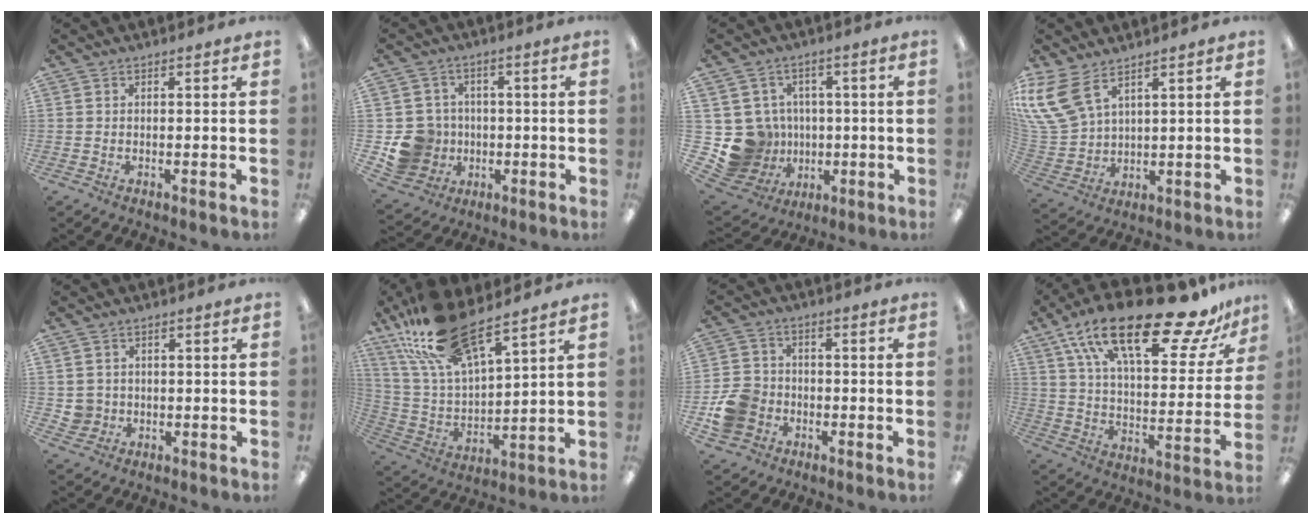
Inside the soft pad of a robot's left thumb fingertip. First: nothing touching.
{"total": 10.4, "force": [-2.2, 9.8, 2.5], "torque": [-0.069, 0.020, -0.025]}
{"total": 12.5, "force": [-1.4, 12.0, 3.1], "torque": [-0.094, 0.001, -0.002]}
{"total": 11.8, "force": [7.1, 6.4, 6.9], "torque": [-0.164, -0.022, 0.138]}
{"total": 3.6, "force": [0.1, 3.5, 0.3], "torque": [-0.007, 0.003, 0.004]}
{"total": 19.4, "force": [14.5, 6.6, 11.1], "torque": [-0.234, -0.078, 0.258]}
{"total": 9.0, "force": [-3.1, 7.7, 3.5], "torque": [-0.077, 0.030, -0.053]}
{"total": 26.4, "force": [17.5, 8.9, 17.7], "torque": [-0.290, -0.106, 0.288]}